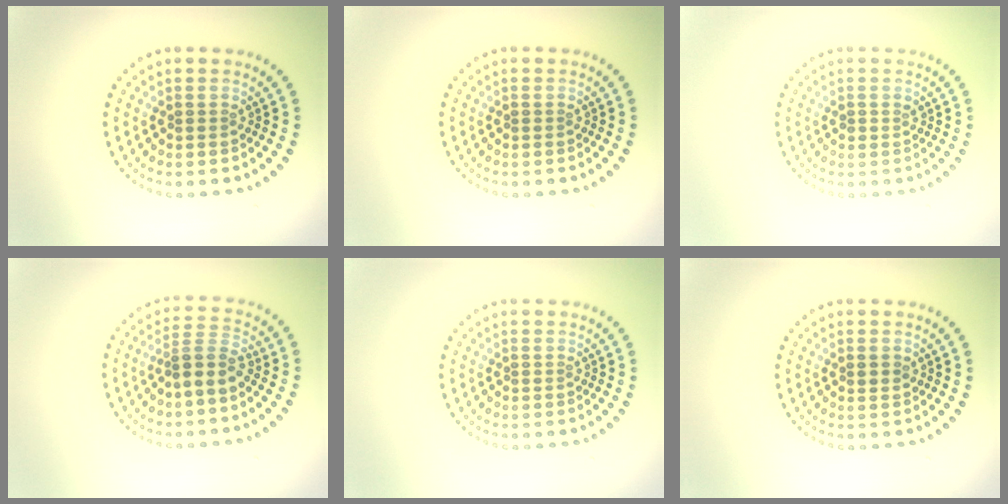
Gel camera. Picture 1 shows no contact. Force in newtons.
{"total": 0.0}
{"total": 0.7, "press": 0.7, "slide": 0.2}
{"total": 2.8, "press": 2.2, "slide": 1.8}
{"total": 0.0}
{"total": 0.9, "press": 0.8, "slide": 0.3}